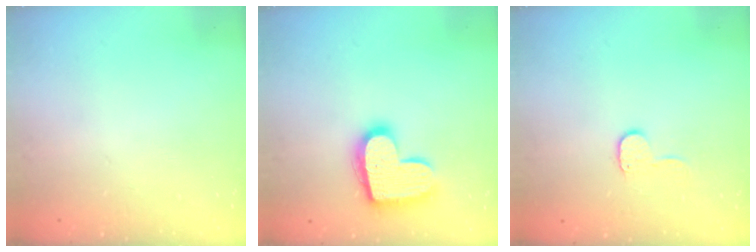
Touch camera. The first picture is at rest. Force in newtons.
{"total": 15.3, "press": 15.3, "slide": 1.1}
{"total": 5.5, "press": 5.5, "slide": 0.5}